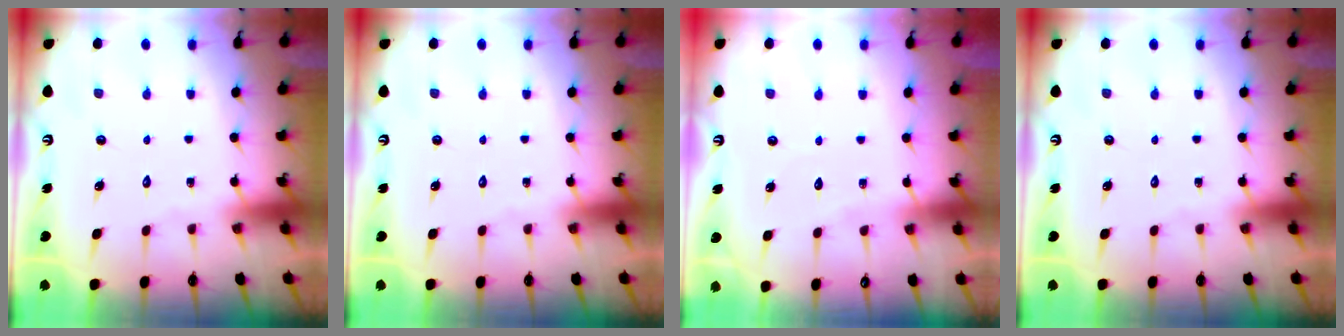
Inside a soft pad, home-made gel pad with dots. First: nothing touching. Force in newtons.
{"total": 0.0}
{"total": 2.0, "press": 2.0, "slide": 0.2}
{"total": 0.0}